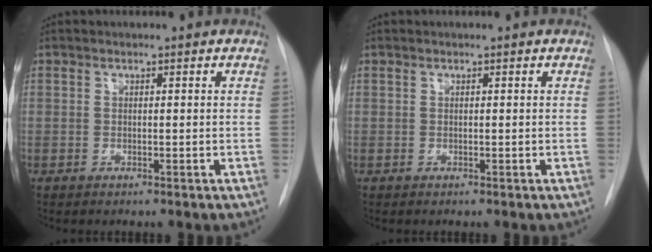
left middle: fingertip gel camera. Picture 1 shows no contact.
{"total": 0.0}